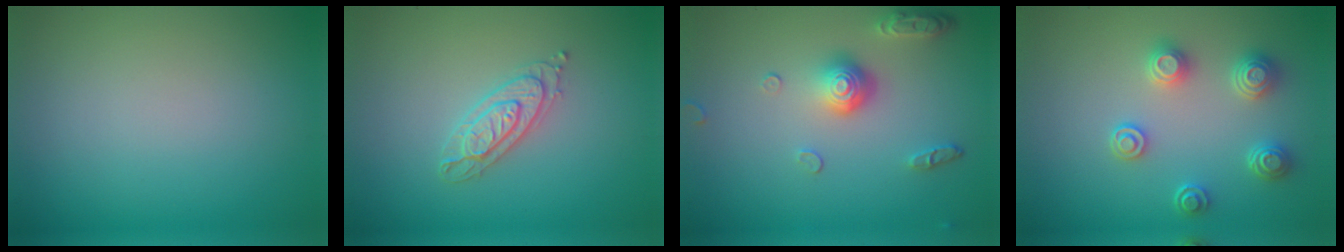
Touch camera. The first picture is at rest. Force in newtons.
{"total": 2.3, "press": 2.2, "slide": 0.5}
{"total": 3.7, "press": 2.9, "slide": 2.4}
{"total": 3.3, "press": 3.1, "slide": 1.3}